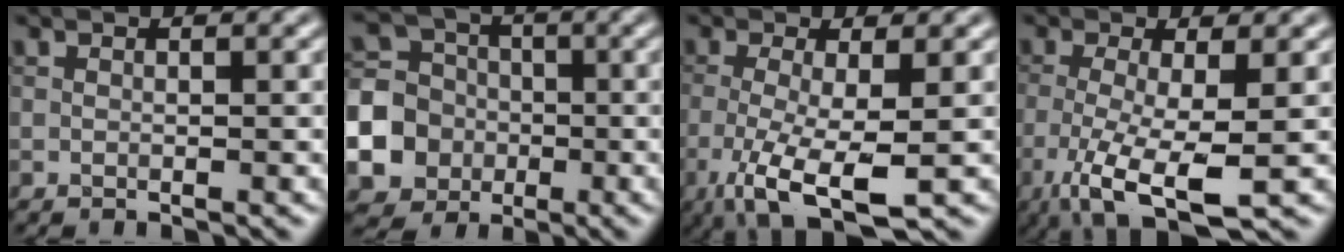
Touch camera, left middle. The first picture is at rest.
{"total": 14.2, "force": [-4.2, 13.2, 3.4], "torque": [-0.125, -0.028, -0.088]}
{"total": 6.5, "force": [-2.2, 1.8, 5.9], "torque": [-0.122, -0.016, -0.038]}
{"total": 7.1, "force": [-2.7, 1.8, 6.3], "torque": [-0.131, -0.016, -0.048]}